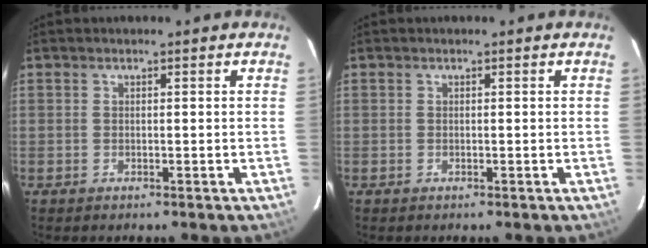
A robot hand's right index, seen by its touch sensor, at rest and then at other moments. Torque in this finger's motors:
{"motor_torque": [0.00, 0.00, 0.01, 0.00]}